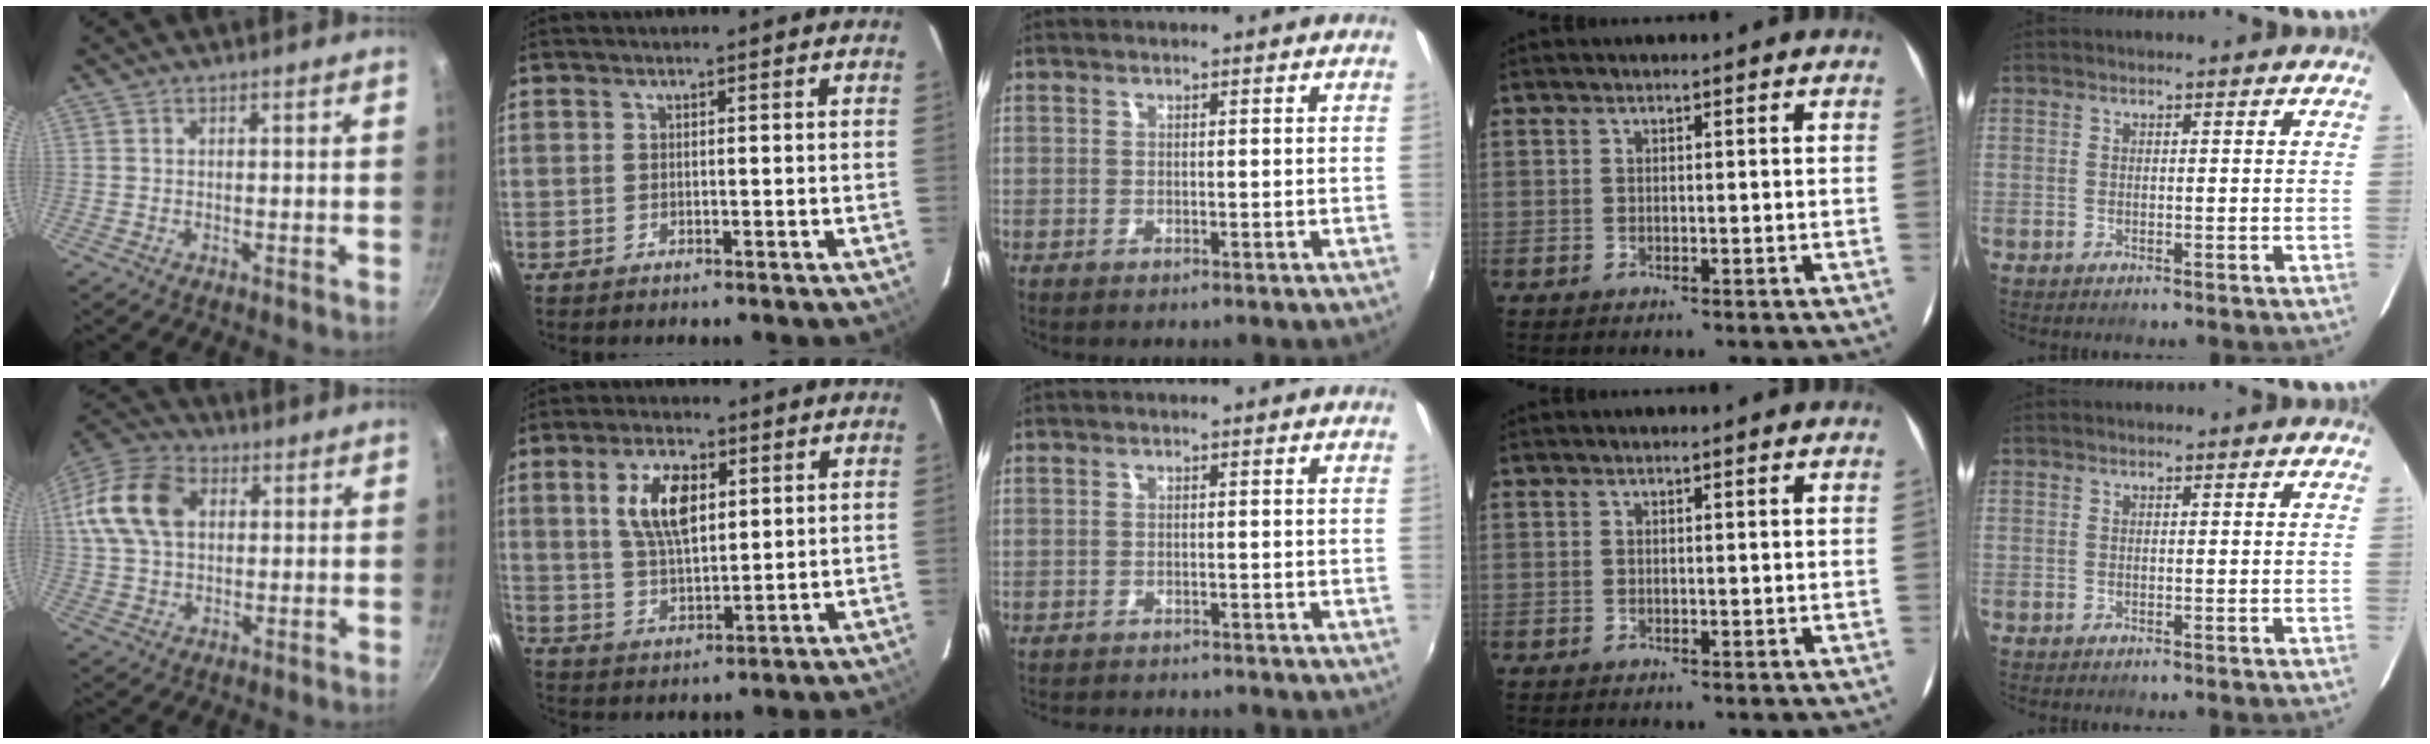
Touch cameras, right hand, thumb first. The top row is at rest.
{"thumb": {"total": 14.9, "force": [3.1, 10.3, 10.4], "torque": [-0.192, 0.021, 0.044]}, "index": {"total": 9.6, "force": [3.1, 4.5, 7.9], "torque": [-0.152, 0.008, 0.062]}, "middle": {"total": 5.9, "force": [-5.5, 1.3, 1.7], "torque": [-0.047, -0.015, -0.081]}}